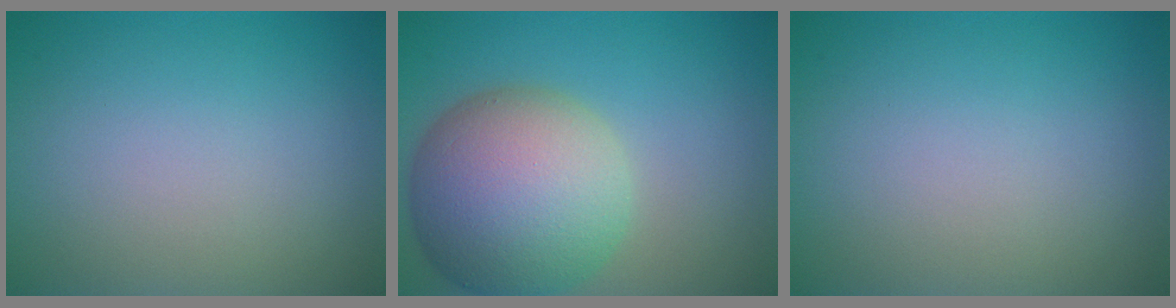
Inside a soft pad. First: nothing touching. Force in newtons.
{"total": 11.4, "press": 11.4, "slide": 0.6}
{"total": 0.0}